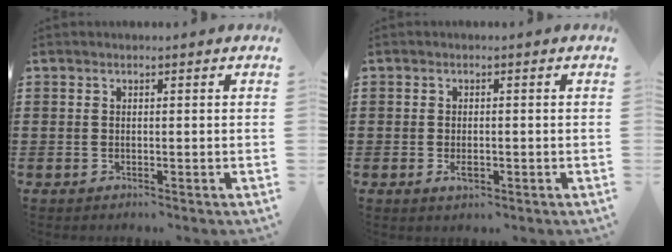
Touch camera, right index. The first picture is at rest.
{"total": 1.8, "force": [-0.5, 0.9, 1.4], "torque": [-0.027, -0.001, -0.009]}